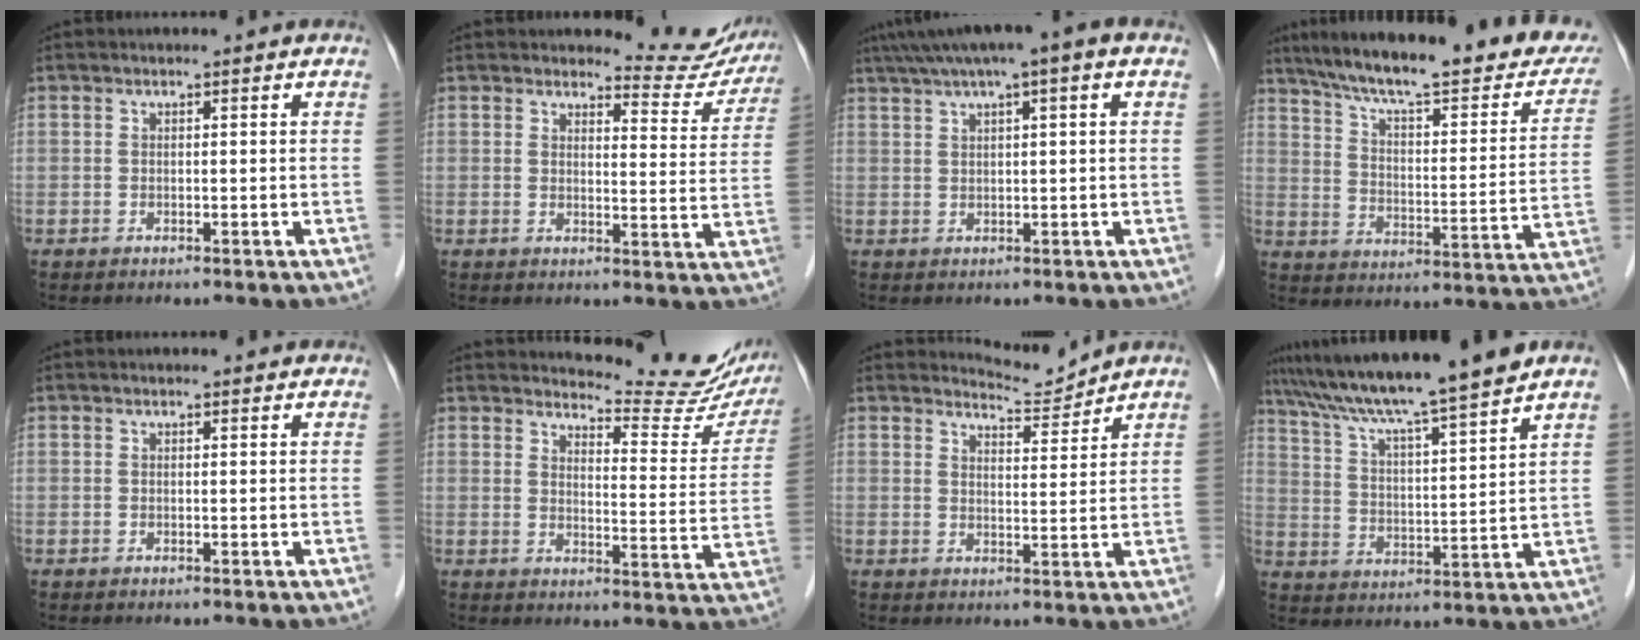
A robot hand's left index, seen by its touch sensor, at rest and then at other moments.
{"total": 8.9, "force": [8.8, 1.5, -0.1], "torque": [0.015, -0.048, 0.086]}
{"total": 8.2, "force": [4.7, 0.4, 6.6], "torque": [-0.110, 0.040, 0.075]}
{"total": 28.0, "force": [22.8, 5.2, 15.4], "torque": [-0.229, -0.018, 0.301]}
{"total": 2.5, "force": [2.3, 0.8, 0.5], "torque": [-0.007, 0.005, 0.015]}
{"total": 14.3, "force": [13.9, 1.4, 3.2], "torque": [-0.037, -0.077, 0.152]}
{"total": 3.9, "force": [3.8, -0.6, -1.0], "torque": [0.004, -0.017, 0.065]}
{"total": 14.9, "force": [13.0, -1.1, 7.3], "torque": [-0.129, 0.010, 0.210]}